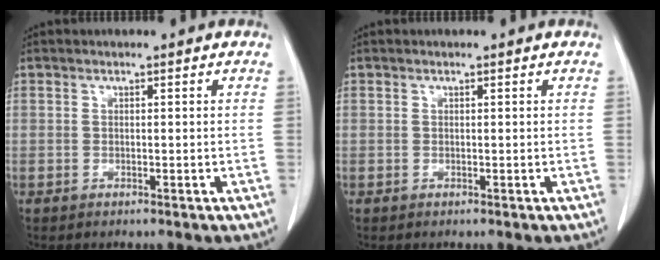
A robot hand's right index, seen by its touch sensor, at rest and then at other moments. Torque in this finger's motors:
{"motor_torque": [-0.03, 0.10, 0.01, 0.00]}